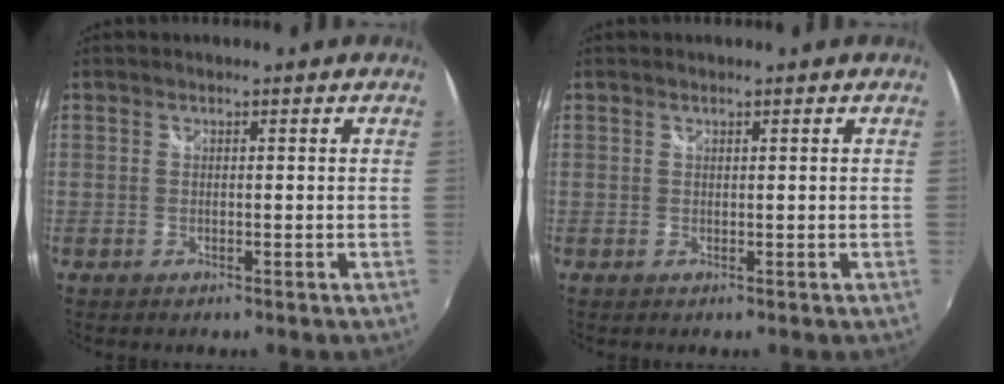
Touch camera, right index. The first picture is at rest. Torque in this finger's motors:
{"motor_torque": [-0.23, 0.34, 0.12, 0.01]}